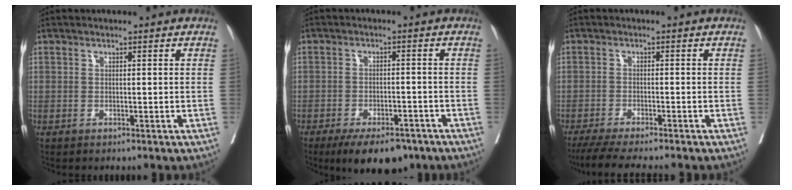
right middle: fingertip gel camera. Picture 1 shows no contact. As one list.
[{"total": 9.3, "force": [-6.8, 3.8, 4.9], "torque": [-0.064, 0.000, -0.104]}, {"total": 8.7, "force": [-7.5, -0.6, 4.3], "torque": [-0.049, -0.023, -0.119]}]